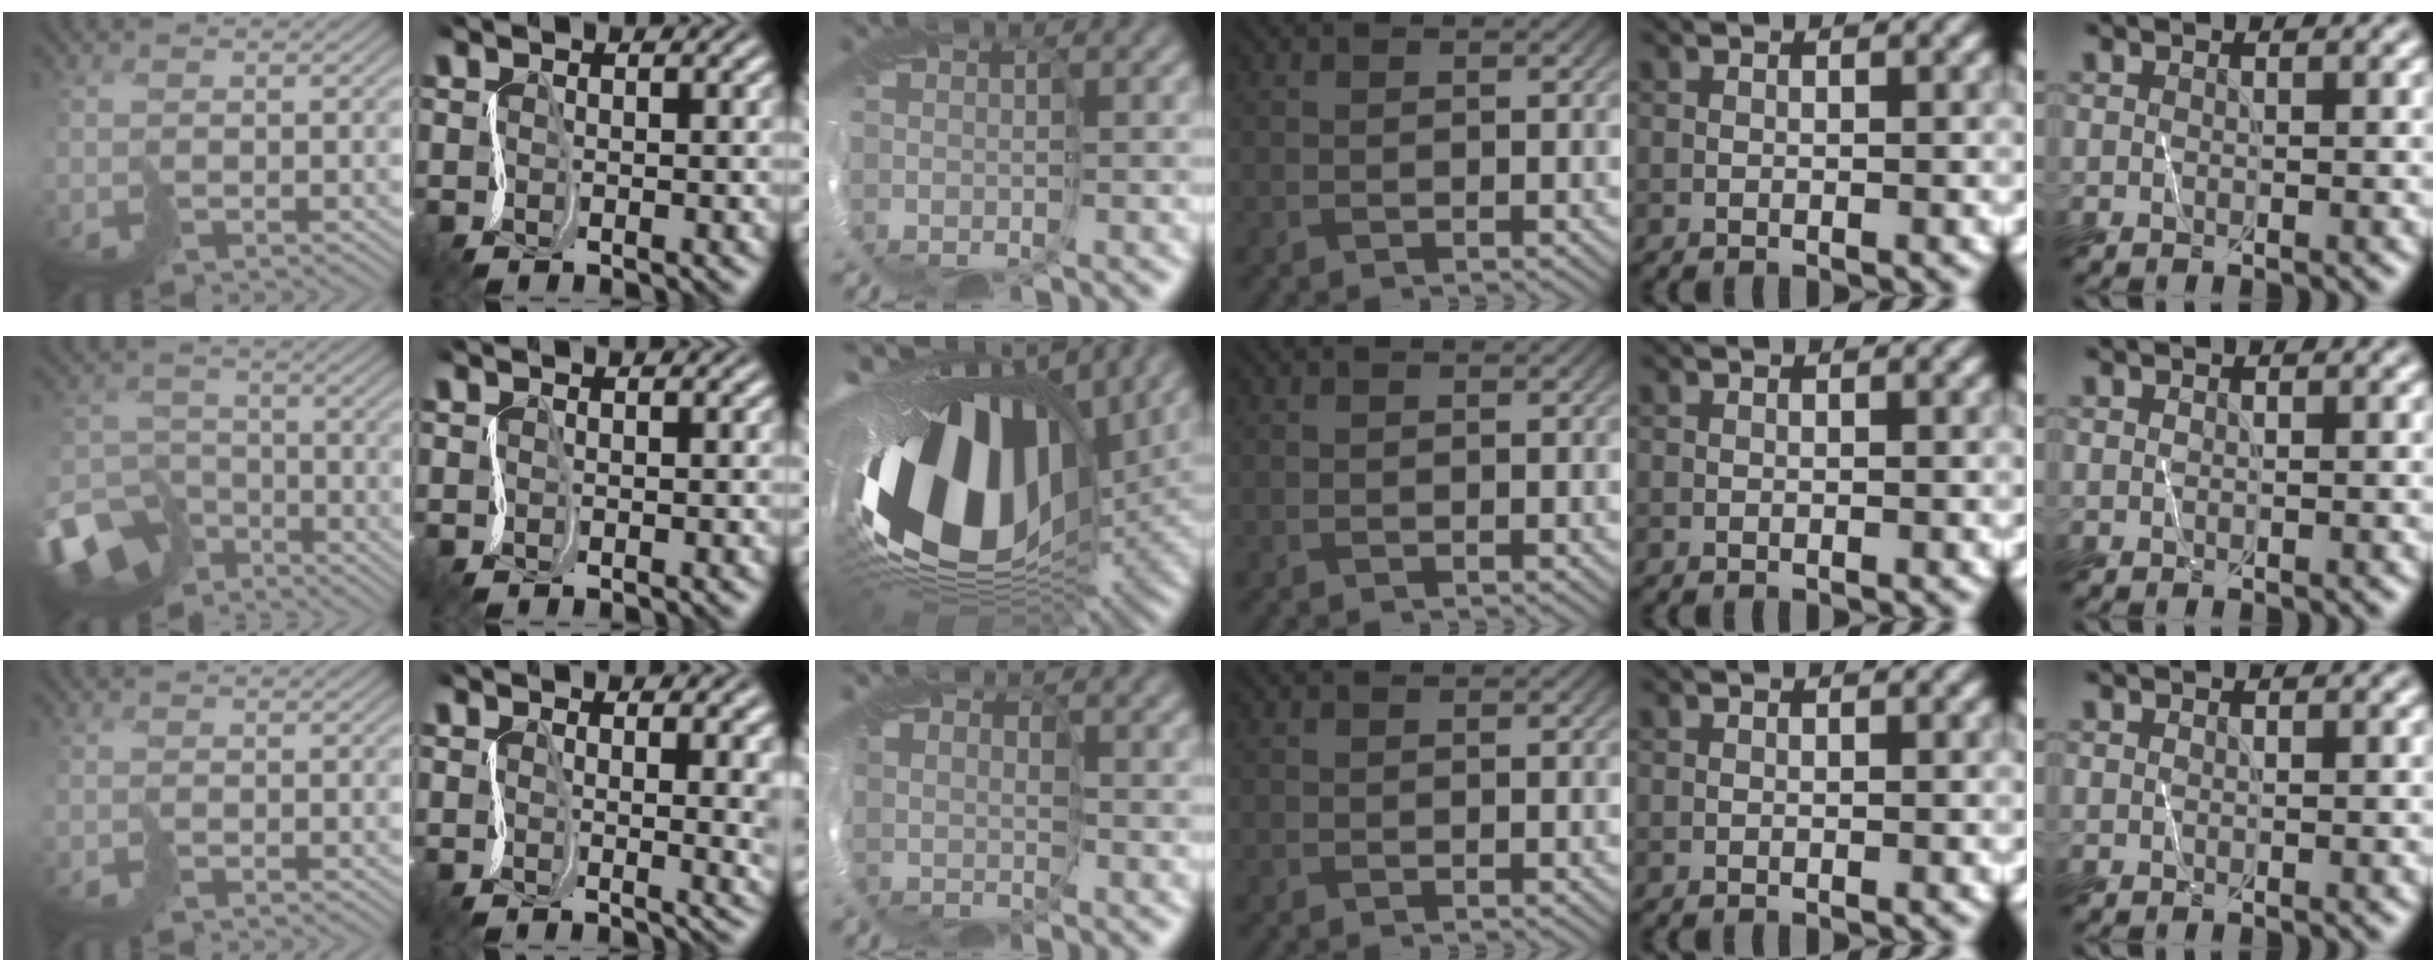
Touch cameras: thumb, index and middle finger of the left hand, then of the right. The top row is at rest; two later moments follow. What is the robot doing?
{"motion": "cut", "object": "bubble wrap"}